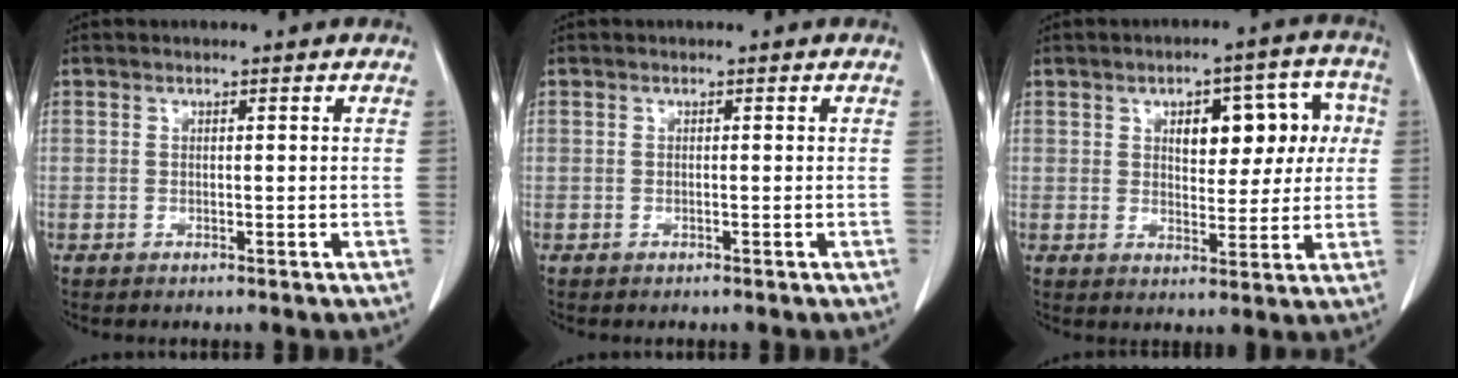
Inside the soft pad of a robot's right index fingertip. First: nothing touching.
{"total": 0.0}
{"total": 9.6, "force": [2.3, 4.7, 8.1], "torque": [-0.094, 0.032, 0.035]}